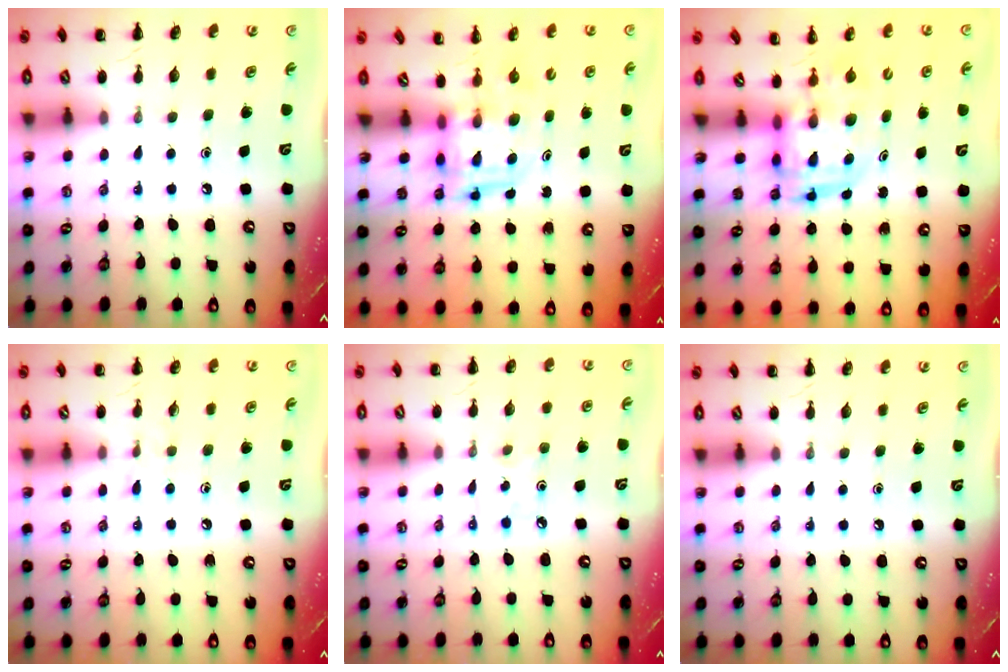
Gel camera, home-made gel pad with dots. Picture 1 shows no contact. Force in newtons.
{"total": 3.9, "press": 3.9, "slide": 0.7}
{"total": 3.7, "press": 3.6, "slide": 0.7}
{"total": 4.6, "press": 4.2, "slide": 2.0}
{"total": 2.1, "press": 2.0, "slide": 0.4}
{"total": 0.0}